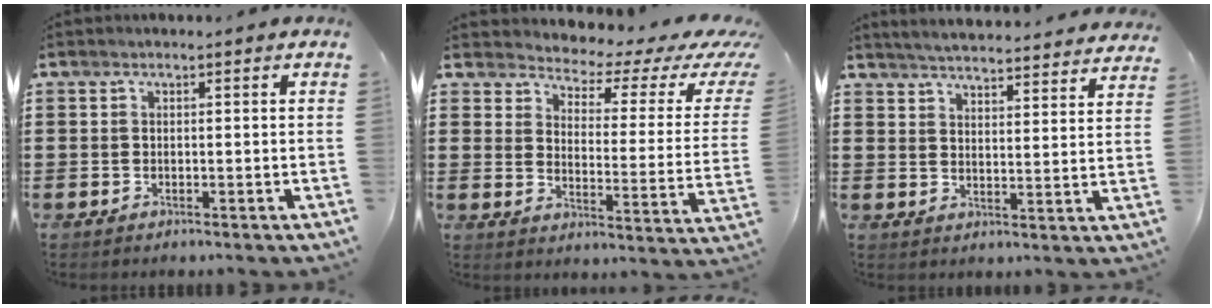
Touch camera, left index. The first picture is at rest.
{"total": 3.2, "force": [2.7, 1.1, 1.3], "torque": [-0.038, -0.028, 0.037]}
{"total": 4.5, "force": [4.4, -0.6, 0.4], "torque": [-0.028, -0.032, 0.076]}